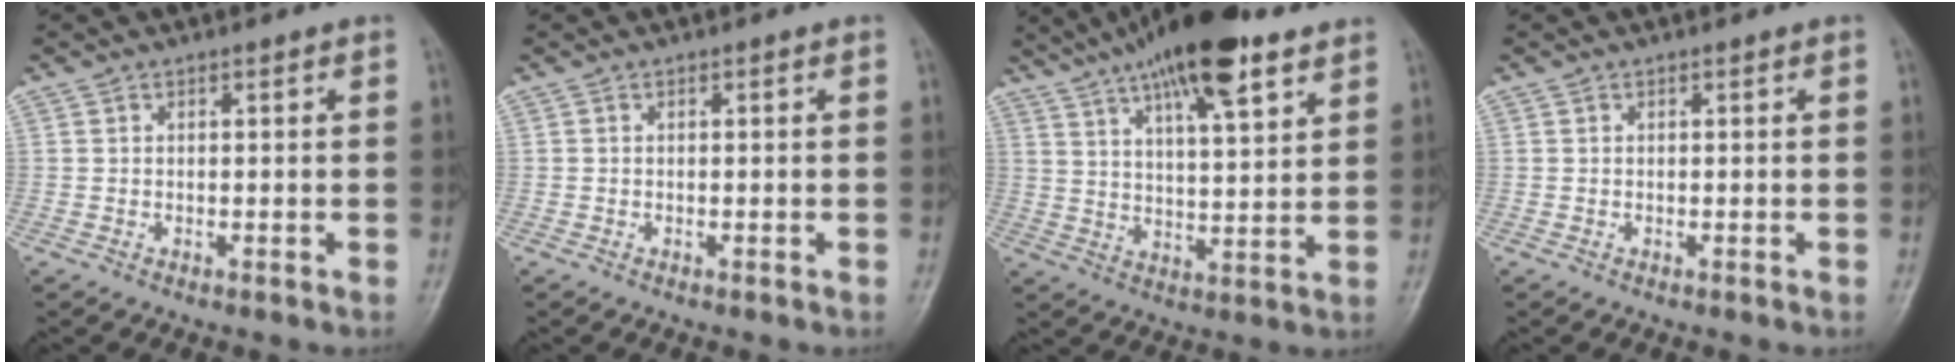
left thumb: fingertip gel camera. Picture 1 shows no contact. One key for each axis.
{"total": 0.0}
{"total": 17.8, "fx": 11.3, "fy": 5.2, "fz": 12.7, "tx": -0.196, "ty": -0.030, "tz": 0.186}
{"total": 0.0}